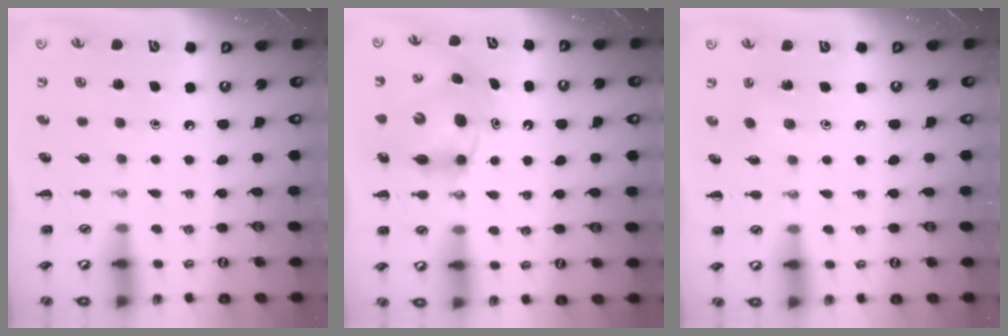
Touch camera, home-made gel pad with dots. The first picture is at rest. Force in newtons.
{"total": 8.4, "press": 8.4, "slide": 0.9}
{"total": 3.0, "press": 2.8, "slide": 0.9}